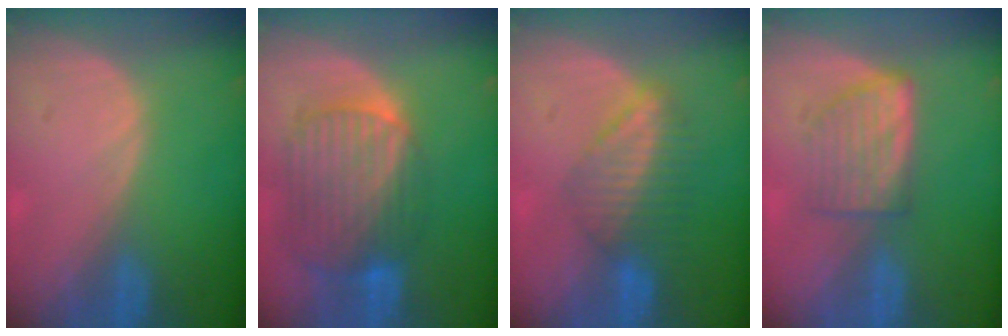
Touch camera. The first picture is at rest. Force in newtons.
{"total": 10.4, "press": 8.8, "slide": 5.6}
{"total": 6.6, "press": 5.9, "slide": 2.8}
{"total": 5.9, "press": 5.4, "slide": 2.4}